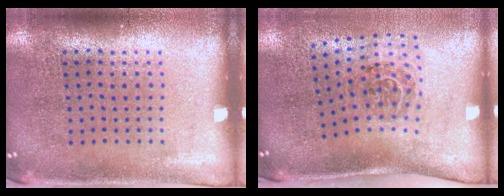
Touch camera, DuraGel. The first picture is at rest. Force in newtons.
{"total": 1.7, "press": 1.1, "slide": 1.4}